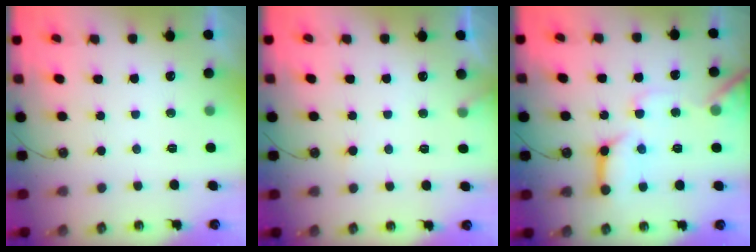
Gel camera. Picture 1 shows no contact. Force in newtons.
{"total": 5.7, "press": 5.7, "slide": 0.5}
{"total": 14.6, "press": 14.5, "slide": 1.6}